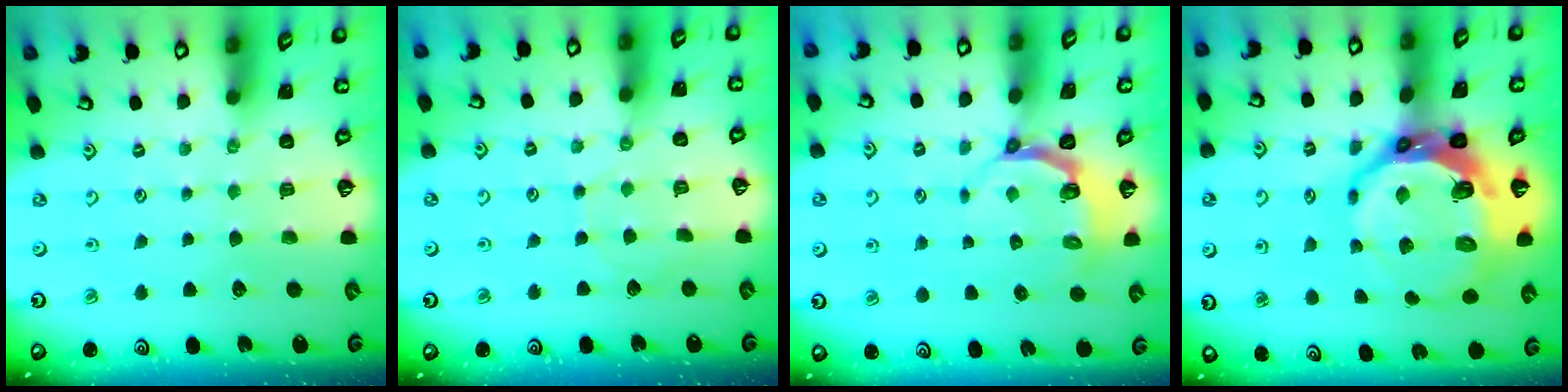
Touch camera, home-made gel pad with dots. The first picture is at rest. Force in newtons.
{"total": 4.1, "press": 4.1, "slide": 0.4}
{"total": 5.4, "press": 4.7, "slide": 2.7}
{"total": 16.9, "press": 16.1, "slide": 5.3}